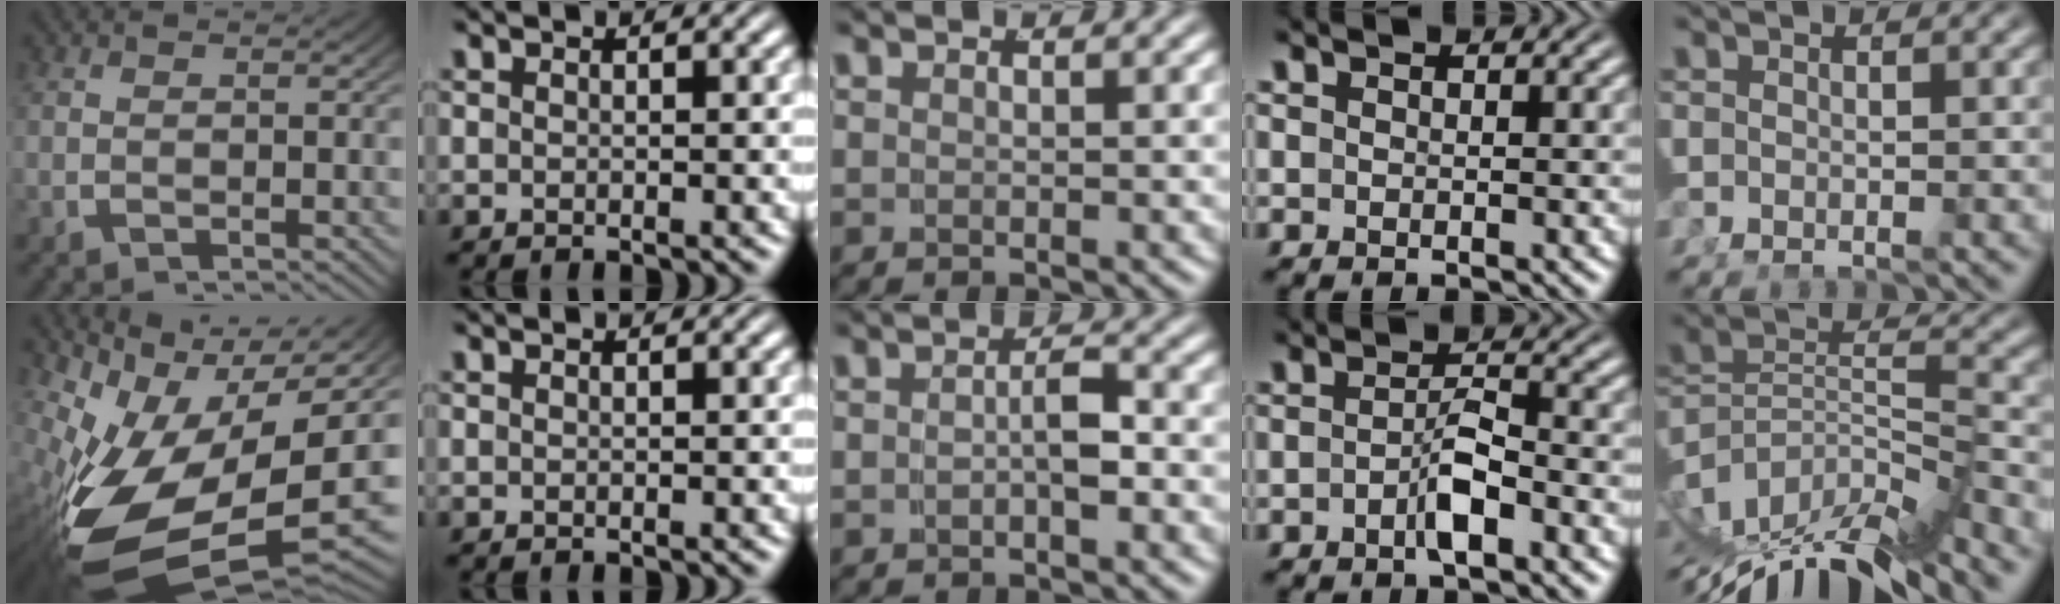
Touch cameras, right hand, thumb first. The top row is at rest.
{"thumb": {"total": 18.7, "force": [-1.4, 10.4, 15.4], "torque": [-0.306, -0.063, 0.014]}, "middle": {"total": 1.8, "force": [-0.8, 0.2, 1.6], "torque": [-0.022, -0.005, -0.009]}, "ring": {"total": 2.6, "force": [-1.5, 0.3, 2.1], "torque": [-0.026, -0.002, -0.025]}, "little": {"total": 11.1, "force": [-5.8, 5.9, 7.3], "torque": [-0.135, -0.035, -0.081]}}